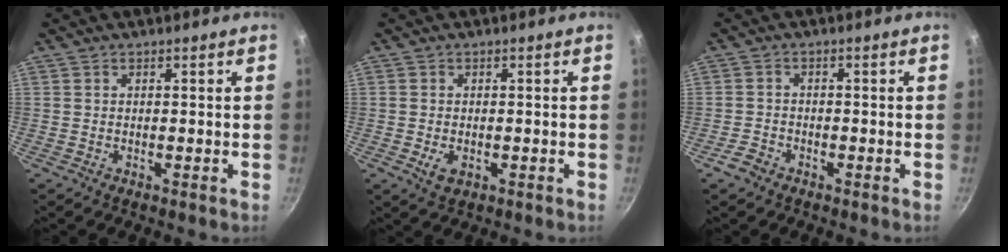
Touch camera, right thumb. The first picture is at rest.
{"total": 3.2, "force": [-0.9, 2.1, 2.2], "torque": [-0.037, -0.002, -0.012]}
{"total": 3.0, "force": [-2.0, 2.0, 0.9], "torque": [-0.017, 0.021, -0.037]}